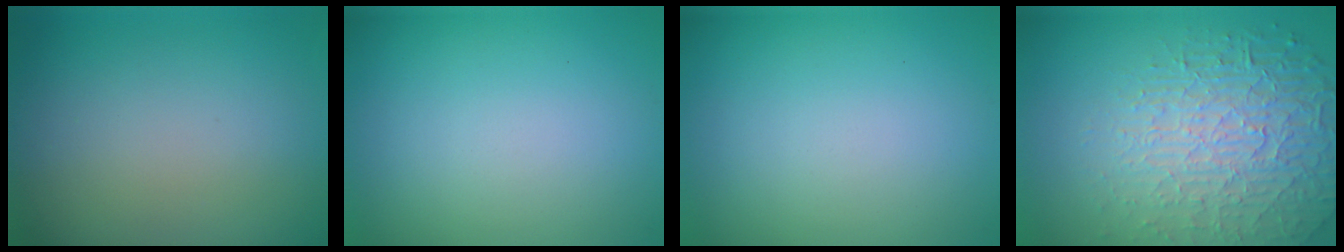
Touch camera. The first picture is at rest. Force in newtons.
{"total": 0.0}
{"total": 0.0}
{"total": 7.2, "press": 5.2, "slide": 4.9}